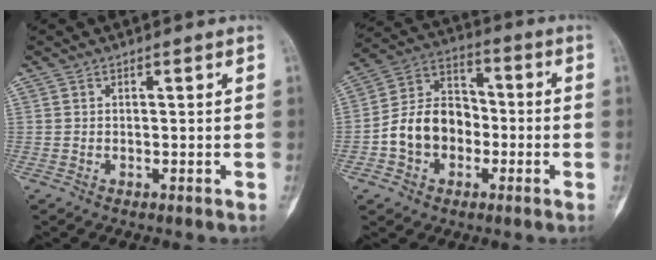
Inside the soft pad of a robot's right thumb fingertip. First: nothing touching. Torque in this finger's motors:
{"motor_torque": [-0.28, 0.78, 0.88, -0.18, 0.04]}